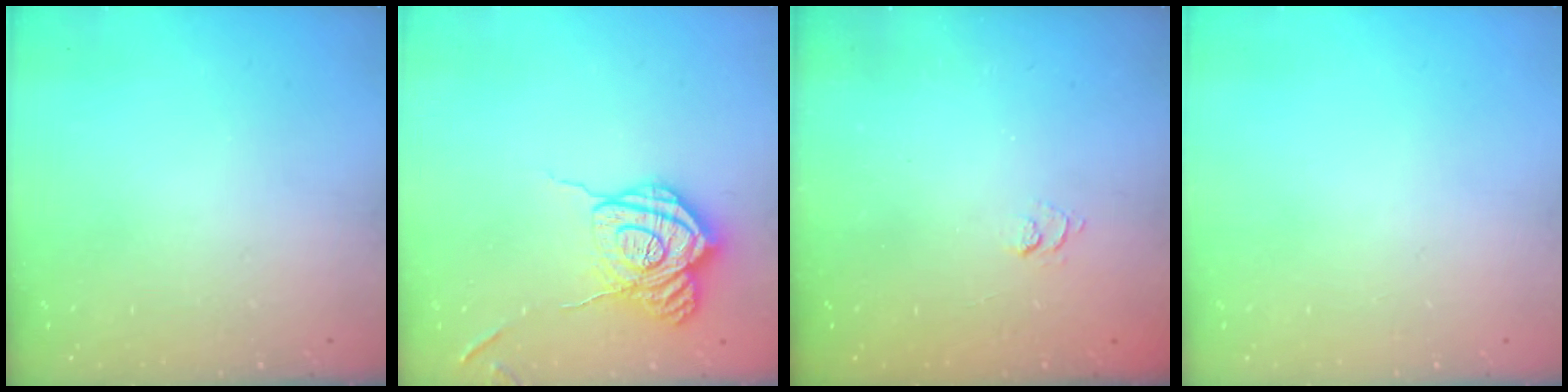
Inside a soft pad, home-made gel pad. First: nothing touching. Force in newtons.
{"total": 17.0, "press": 17.0, "slide": 0.9}
{"total": 1.9, "press": 1.5, "slide": 1.3}
{"total": 0.0}